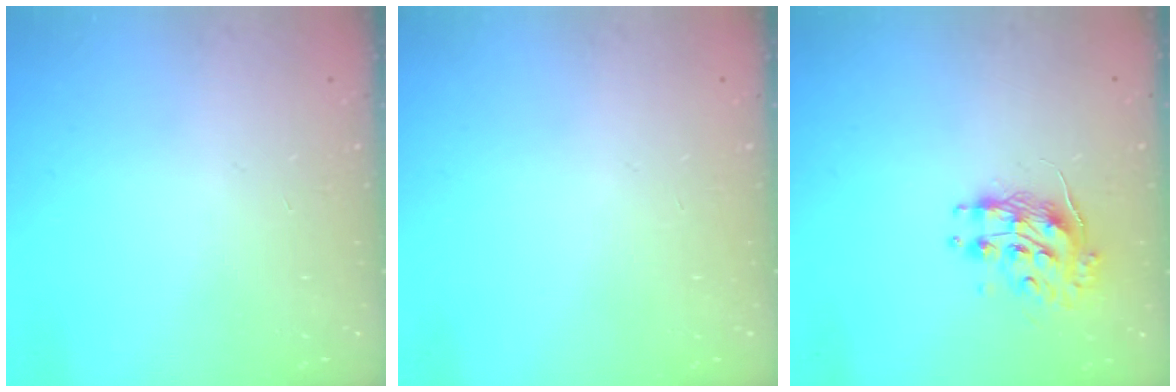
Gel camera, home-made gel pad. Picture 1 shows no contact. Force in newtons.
{"total": 0.0}
{"total": 9.3, "press": 9.3, "slide": 0.5}